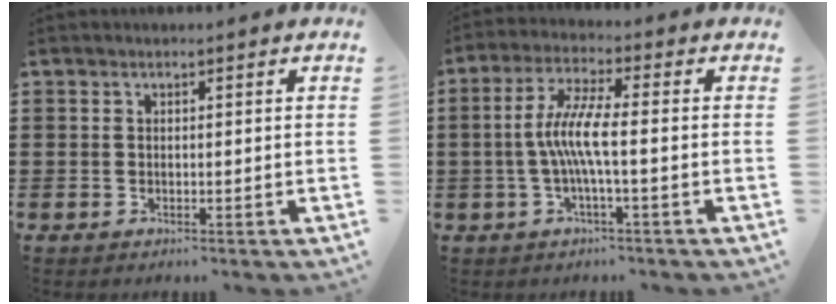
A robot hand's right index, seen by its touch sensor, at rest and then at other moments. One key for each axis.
{"total": 6.9, "fx": -1.2, "fy": 0.6, "fz": 6.7, "tx": -0.149, "ty": -0.012, "tz": -0.034}